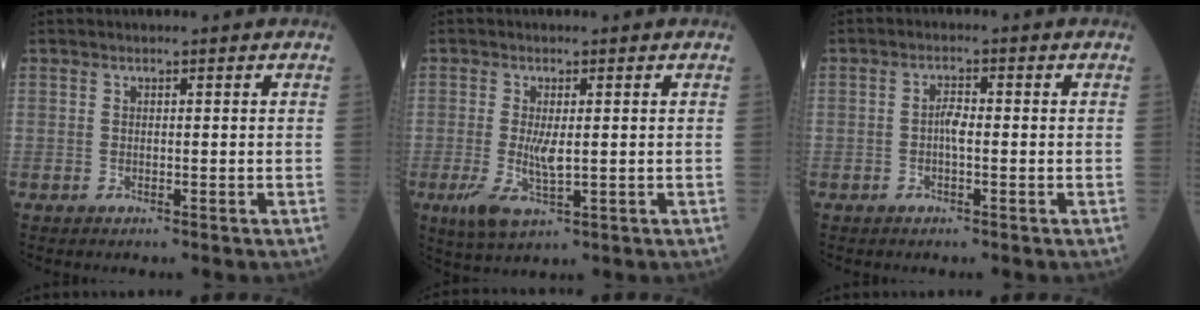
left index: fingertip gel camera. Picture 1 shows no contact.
{"total": 5.2, "force": [-0.8, 1.5, 4.9], "torque": [-0.108, -0.015, -0.010]}
{"total": 2.3, "force": [-0.5, 0.6, 2.1], "torque": [-0.042, 0.002, -0.011]}